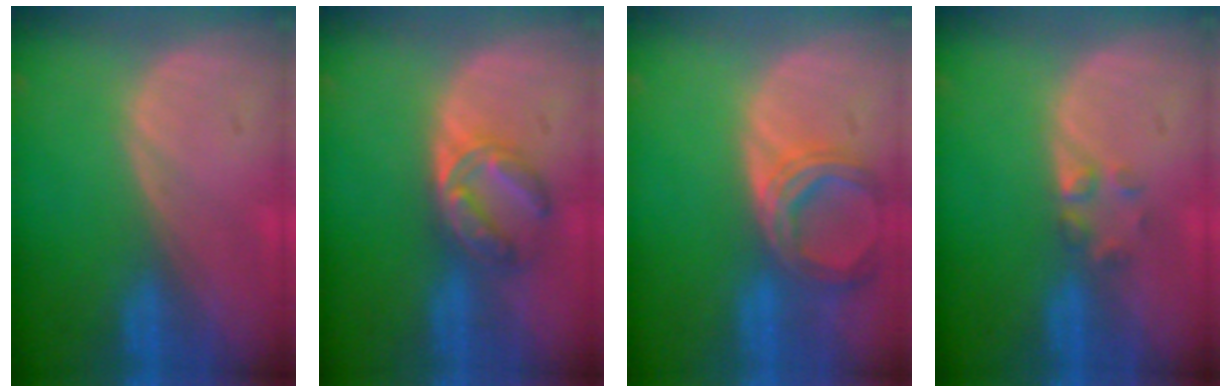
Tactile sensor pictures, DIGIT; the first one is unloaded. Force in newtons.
{"total": 5.8, "press": 5.5, "slide": 1.8}
{"total": 6.9, "press": 6.3, "slide": 2.8}
{"total": 2.0, "press": 2.0, "slide": 0.2}